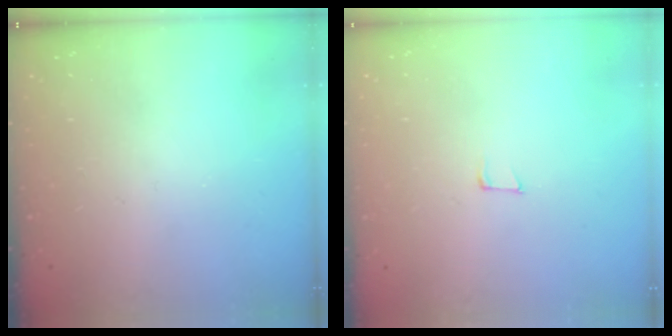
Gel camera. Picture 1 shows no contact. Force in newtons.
{"total": 4.1, "press": 4.0, "slide": 1.1}